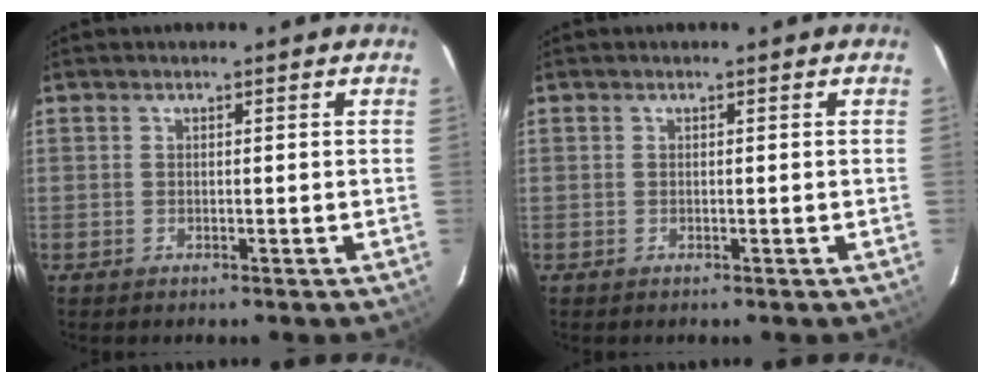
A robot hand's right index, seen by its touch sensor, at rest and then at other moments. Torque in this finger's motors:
{"motor_torque": [0.01, 0.01, 0.00, 0.00]}